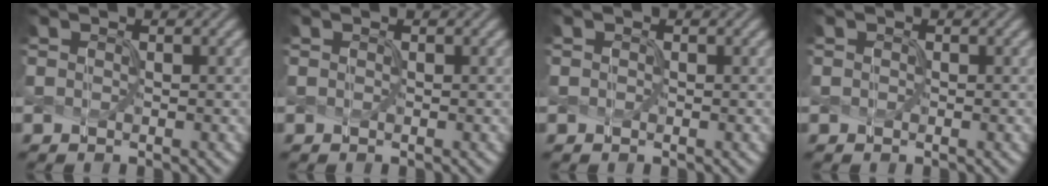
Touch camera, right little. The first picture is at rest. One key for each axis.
{"total": 0.0}
{"total": 0.0}
{"total": 0.0}